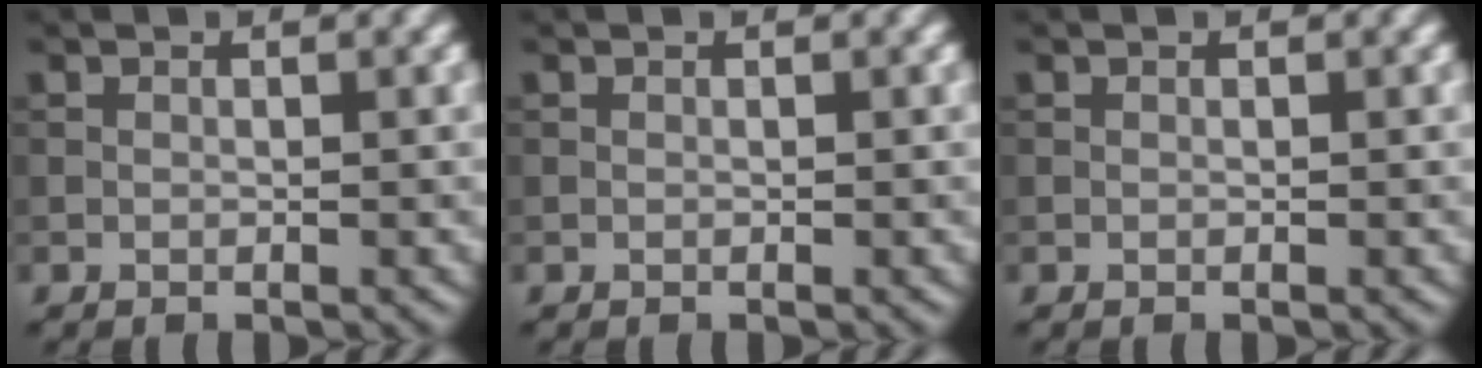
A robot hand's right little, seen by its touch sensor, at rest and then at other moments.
{"total": 0.0}
{"total": 0.0}